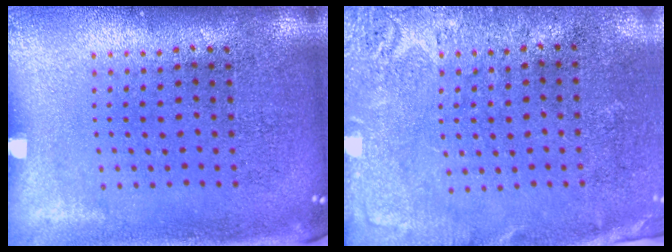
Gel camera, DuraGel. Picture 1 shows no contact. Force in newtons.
{"total": 2.8, "press": 2.4, "slide": 1.4}